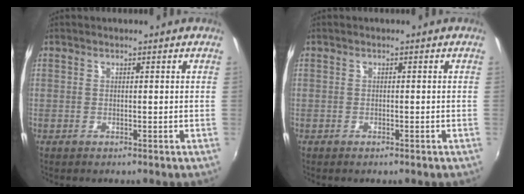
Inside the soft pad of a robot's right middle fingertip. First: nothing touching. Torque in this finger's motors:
{"motor_torque": [-0.31, 0.07, 0.04, -0.01]}